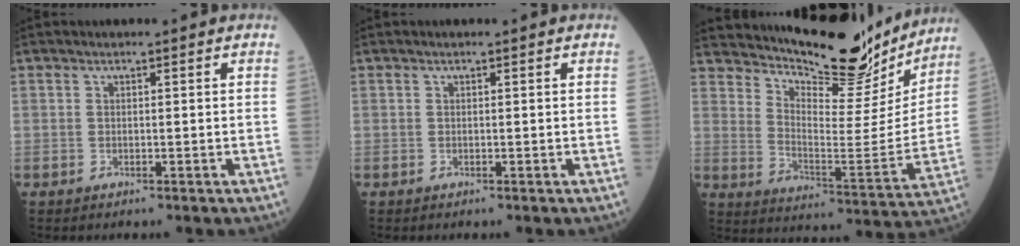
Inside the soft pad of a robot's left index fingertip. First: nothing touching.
{"total": 0.0}
{"total": 19.1, "force": [17.5, 4.5, 6.2], "torque": [-0.096, -0.047, 0.243]}